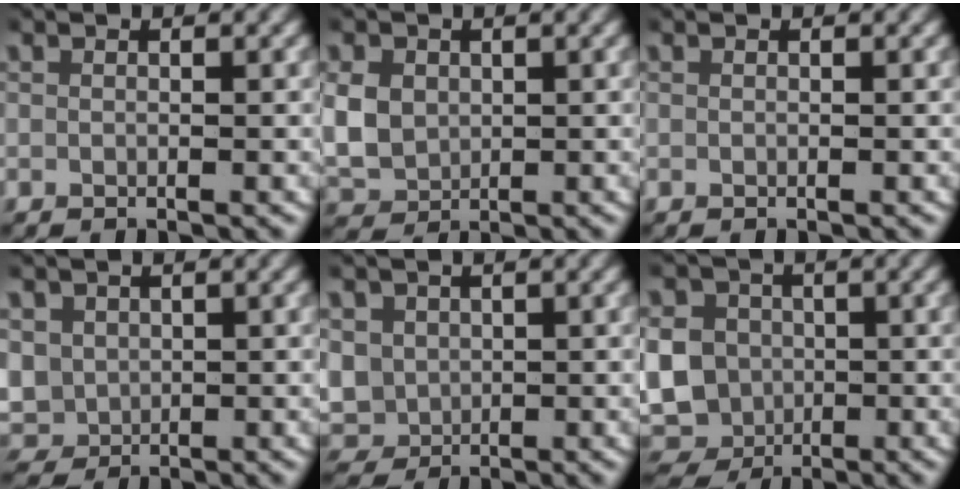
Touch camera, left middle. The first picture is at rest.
{"total": 6.1, "force": [0.3, 5.4, 2.8], "torque": [-0.080, -0.013, 0.013]}
{"total": 0.0}
{"total": 6.9, "force": [-0.4, 6.5, 2.2], "torque": [-0.081, -0.030, 0.004]}
{"total": 8.1, "force": [-0.6, 7.6, 2.6], "torque": [-0.091, -0.034, -0.001]}
{"total": 14.3, "force": [-2.4, 13.5, 4.2], "torque": [-0.117, -0.047, -0.044]}